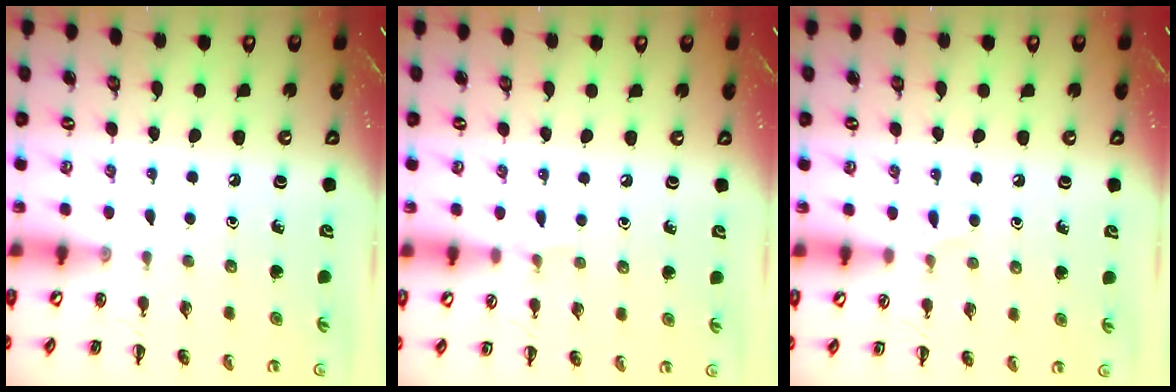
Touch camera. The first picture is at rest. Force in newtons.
{"total": 3.7, "press": 3.5, "slide": 1.3}
{"total": 5.2, "press": 4.8, "slide": 1.9}